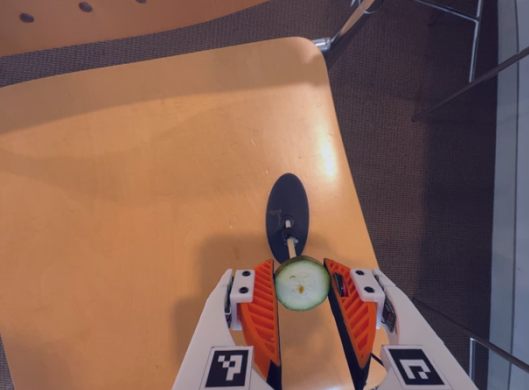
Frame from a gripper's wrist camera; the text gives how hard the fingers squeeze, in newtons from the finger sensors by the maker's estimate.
{"total": 7.8, "left": 7.5, "right": 8.2}